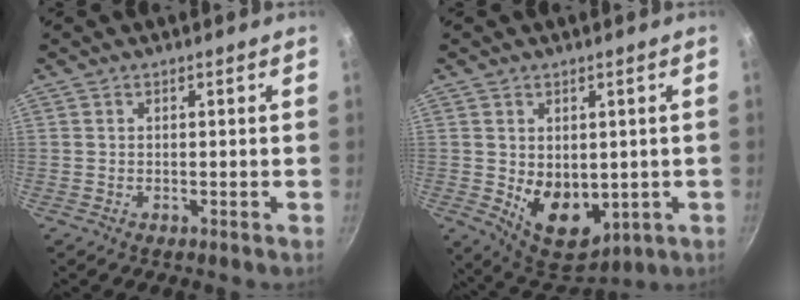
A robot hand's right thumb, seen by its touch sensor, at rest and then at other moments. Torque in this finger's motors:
{"motor_torque": [-0.62, 1.04, 0.08, 0.06, 0.25]}